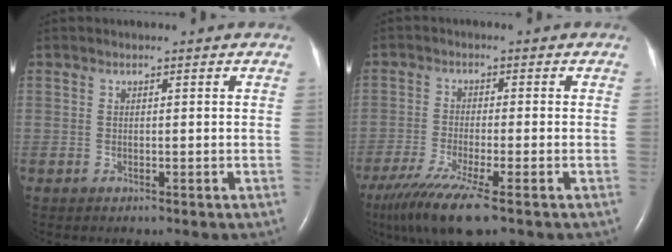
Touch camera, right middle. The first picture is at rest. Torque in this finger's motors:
{"motor_torque": [0.88, -0.83, 0.43, 0.07]}